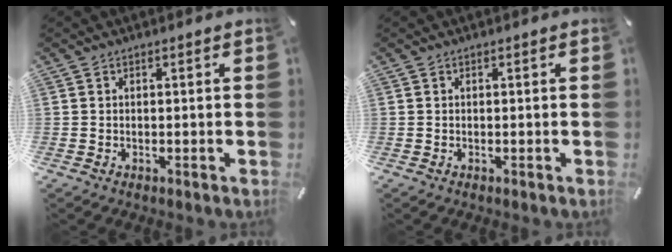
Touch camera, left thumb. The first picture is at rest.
{"total": 0.0}